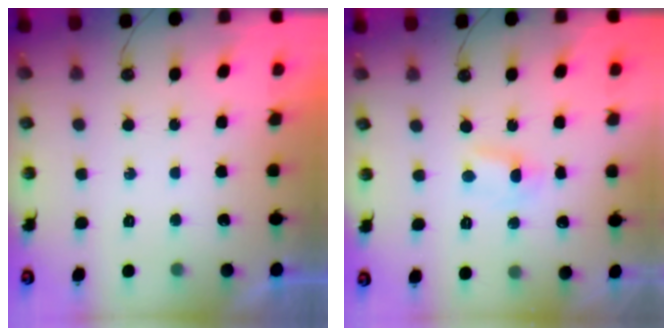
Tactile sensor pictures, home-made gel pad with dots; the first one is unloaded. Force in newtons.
{"total": 2.8, "press": 2.8, "slide": 0.3}